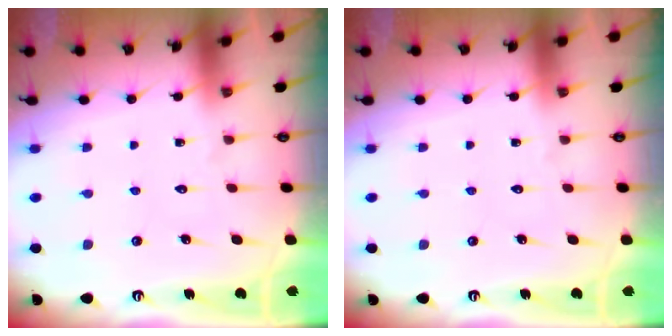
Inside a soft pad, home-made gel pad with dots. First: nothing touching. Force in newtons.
{"total": 0.0}